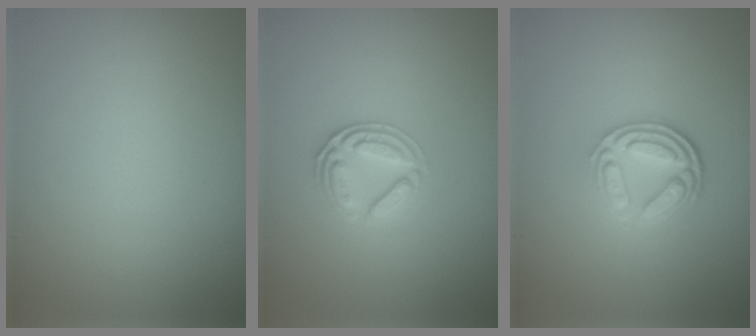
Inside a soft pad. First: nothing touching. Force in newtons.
{"total": 2.6, "press": 2.5, "slide": 0.7}
{"total": 4.1, "press": 3.2, "slide": 2.5}